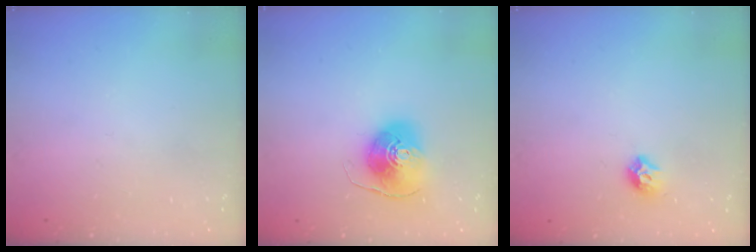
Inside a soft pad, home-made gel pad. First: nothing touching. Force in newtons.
{"total": 9.9, "press": 9.8, "slide": 1.1}
{"total": 7.9, "press": 7.8, "slide": 1.0}